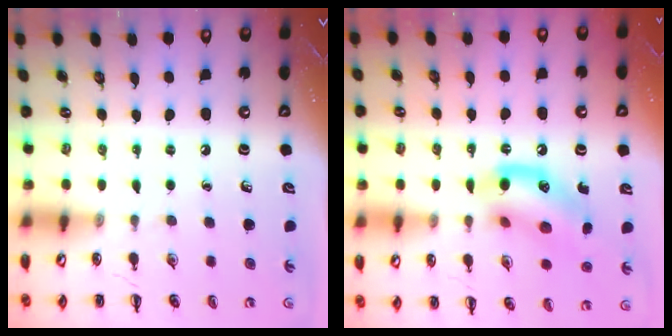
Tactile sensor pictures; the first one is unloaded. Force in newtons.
{"total": 13.6, "press": 13.3, "slide": 3.2}